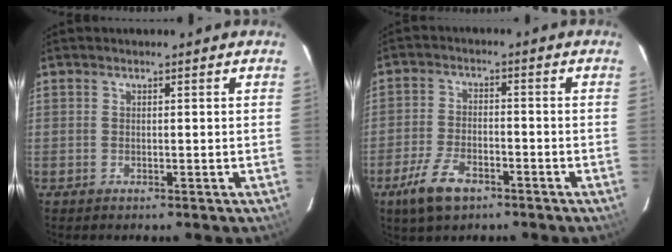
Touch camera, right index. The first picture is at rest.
{"total": 8.5, "force": [-5.3, 3.9, 5.4], "torque": [-0.134, -0.008, -0.098]}